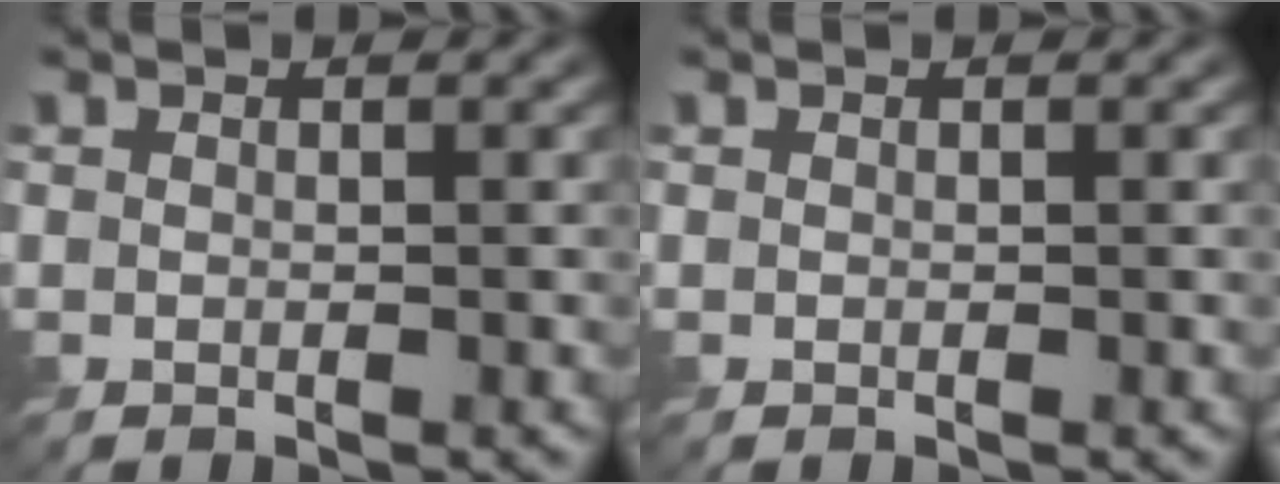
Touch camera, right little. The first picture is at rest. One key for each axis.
{"total": 0.0}